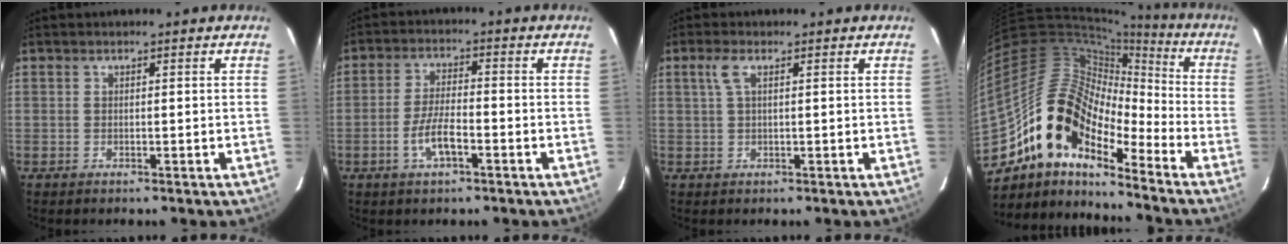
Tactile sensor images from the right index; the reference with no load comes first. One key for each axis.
{"total": 6.1, "fx": -2.8, "fy": 1.8, "fz": 5.2, "tx": -0.106, "ty": 0.000, "tz": -0.052}
{"total": 2.5, "fx": 0.9, "fy": 0.6, "fz": 2.2, "tx": -0.049, "ty": 0.006, "tz": 0.017}
{"total": 16.4, "fx": -11.4, "fy": 6.9, "fz": 9.5, "tx": -0.167, "ty": 0.006, "tz": -0.233}